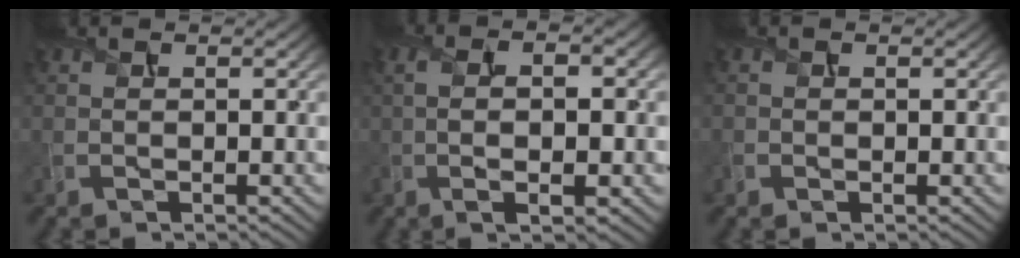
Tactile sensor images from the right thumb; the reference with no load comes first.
{"total": 5.8, "force": [-0.4, 1.8, 5.5], "torque": [-0.105, -0.006, -0.001]}
{"total": 0.7, "force": [-0.3, 0.6, 0.1], "torque": [-0.003, -0.007, -0.006]}